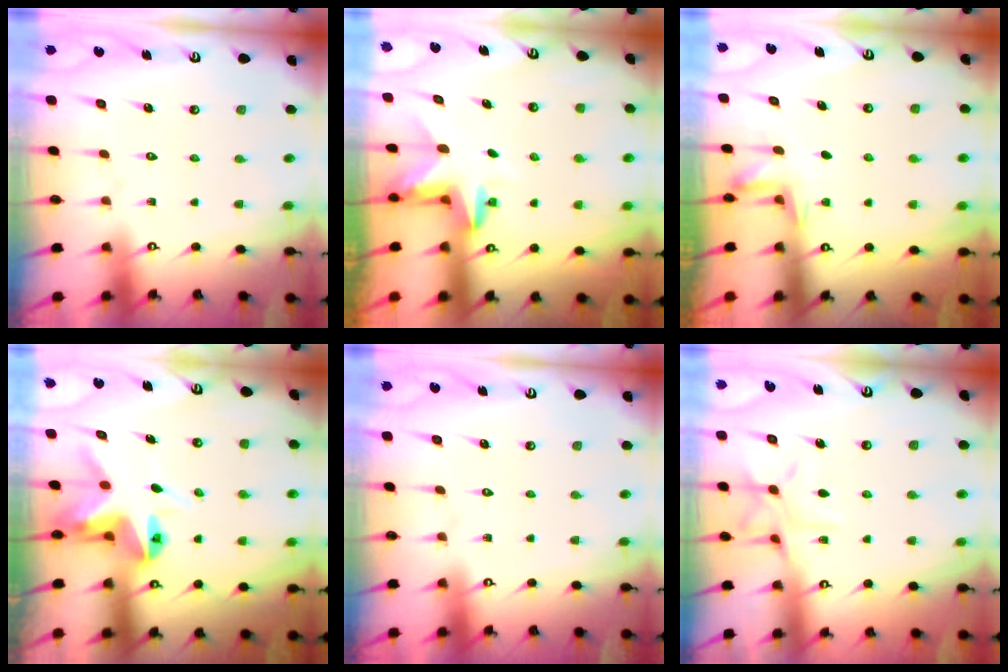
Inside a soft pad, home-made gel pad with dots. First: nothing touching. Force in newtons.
{"total": 3.2, "press": 3.2, "slide": 0.1}
{"total": 2.2, "press": 2.1, "slide": 0.4}
{"total": 6.3, "press": 6.3, "slide": 0.5}
{"total": 0.0}
{"total": 9.0, "press": 8.9, "slide": 0.7}